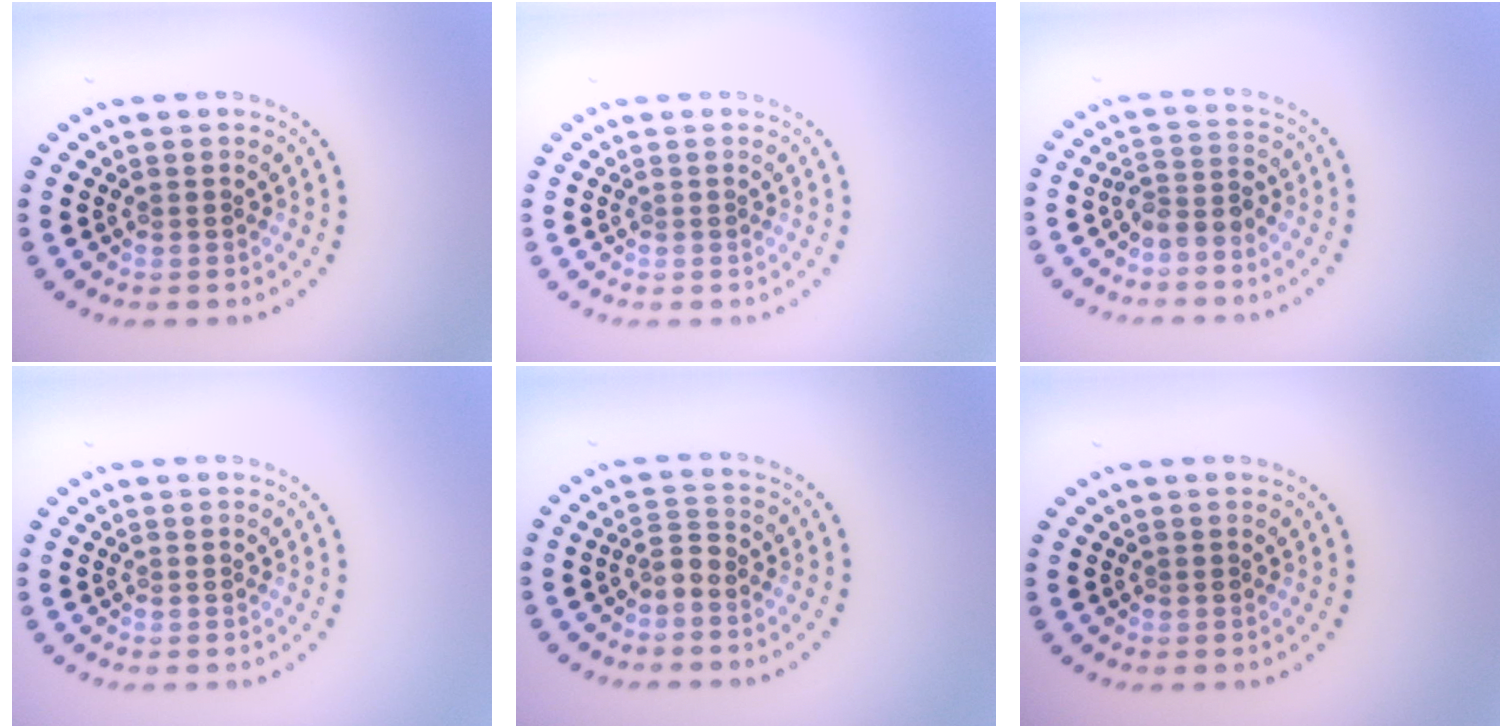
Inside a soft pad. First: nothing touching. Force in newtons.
{"total": 0.0}
{"total": 2.3, "press": 1.8, "slide": 1.4}
{"total": 0.0}
{"total": 1.5, "press": 1.2, "slide": 0.9}
{"total": 0.0}